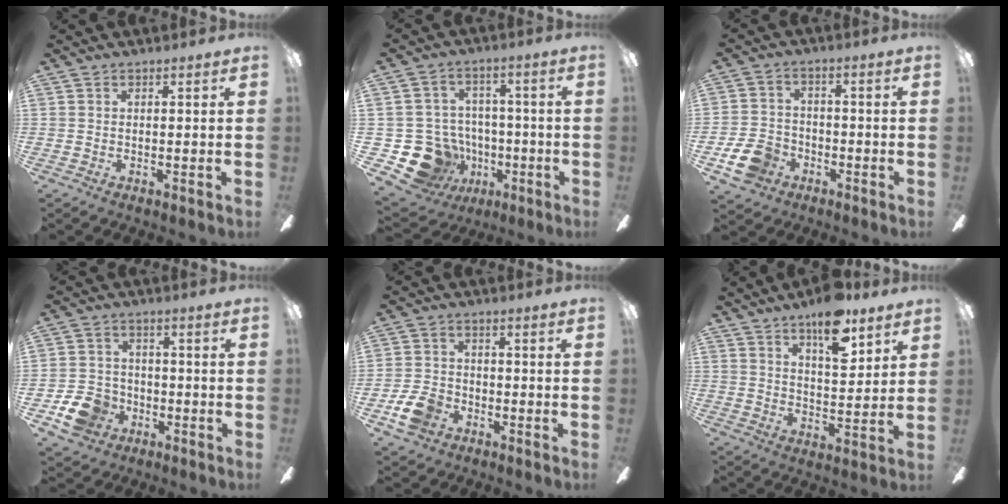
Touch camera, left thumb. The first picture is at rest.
{"total": 14.5, "force": [-5.4, 12.4, 5.3], "torque": [-0.121, 0.038, -0.077]}
{"total": 9.0, "force": [-4.6, 6.4, 4.3], "torque": [-0.101, 0.031, -0.084]}
{"total": 9.5, "force": [-4.5, 7.6, 3.6], "torque": [-0.085, 0.032, -0.083]}
{"total": 7.6, "force": [-3.7, 5.5, 3.7], "torque": [-0.088, 0.020, -0.068]}
{"total": 11.1, "force": [7.8, 4.1, 6.8], "torque": [-0.094, -0.036, 0.131]}